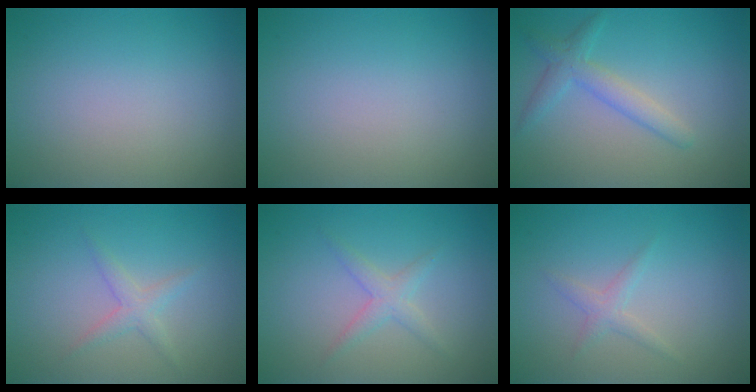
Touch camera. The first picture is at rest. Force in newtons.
{"total": 0.0}
{"total": 2.6, "press": 2.6, "slide": 0.1}
{"total": 1.6, "press": 1.6, "slide": 0.1}
{"total": 1.7, "press": 1.7, "slide": 0.1}
{"total": 1.3, "press": 1.3, "slide": 0.0}